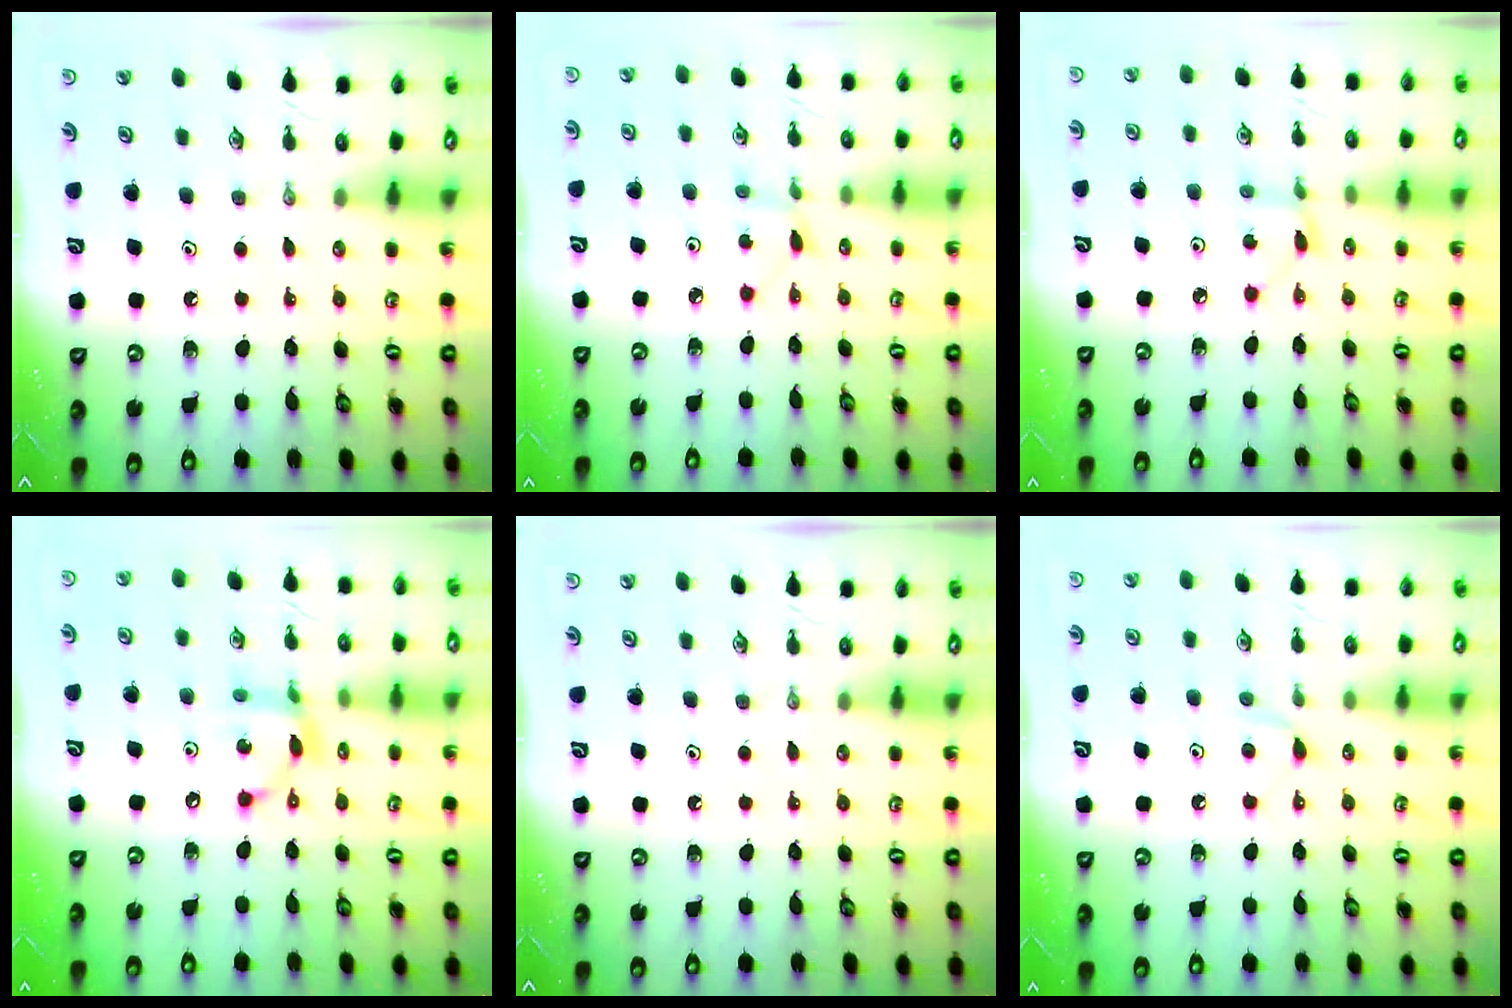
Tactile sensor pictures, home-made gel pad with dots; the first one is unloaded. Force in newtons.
{"total": 1.5, "press": 1.5, "slide": 0.2}
{"total": 2.7, "press": 2.6, "slide": 0.3}
{"total": 9.6, "press": 9.6, "slide": 0.5}
{"total": 0.0}
{"total": 5.6, "press": 5.6, "slide": 0.6}